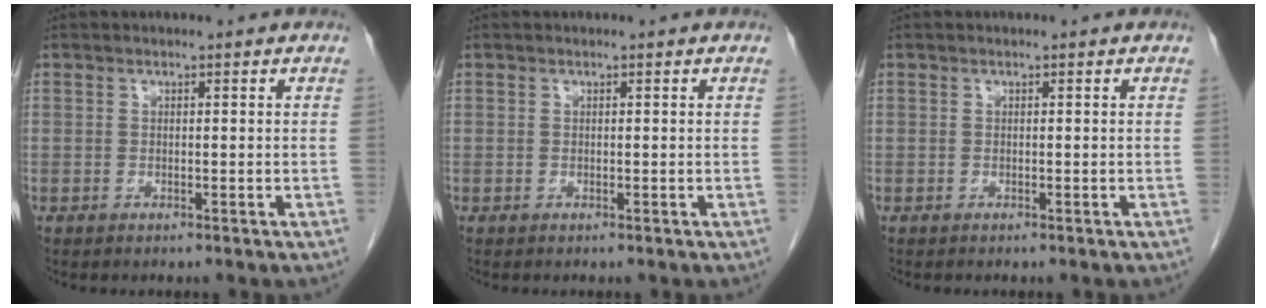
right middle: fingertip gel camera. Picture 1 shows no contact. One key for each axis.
{"total": 0.0}
{"total": 0.0}